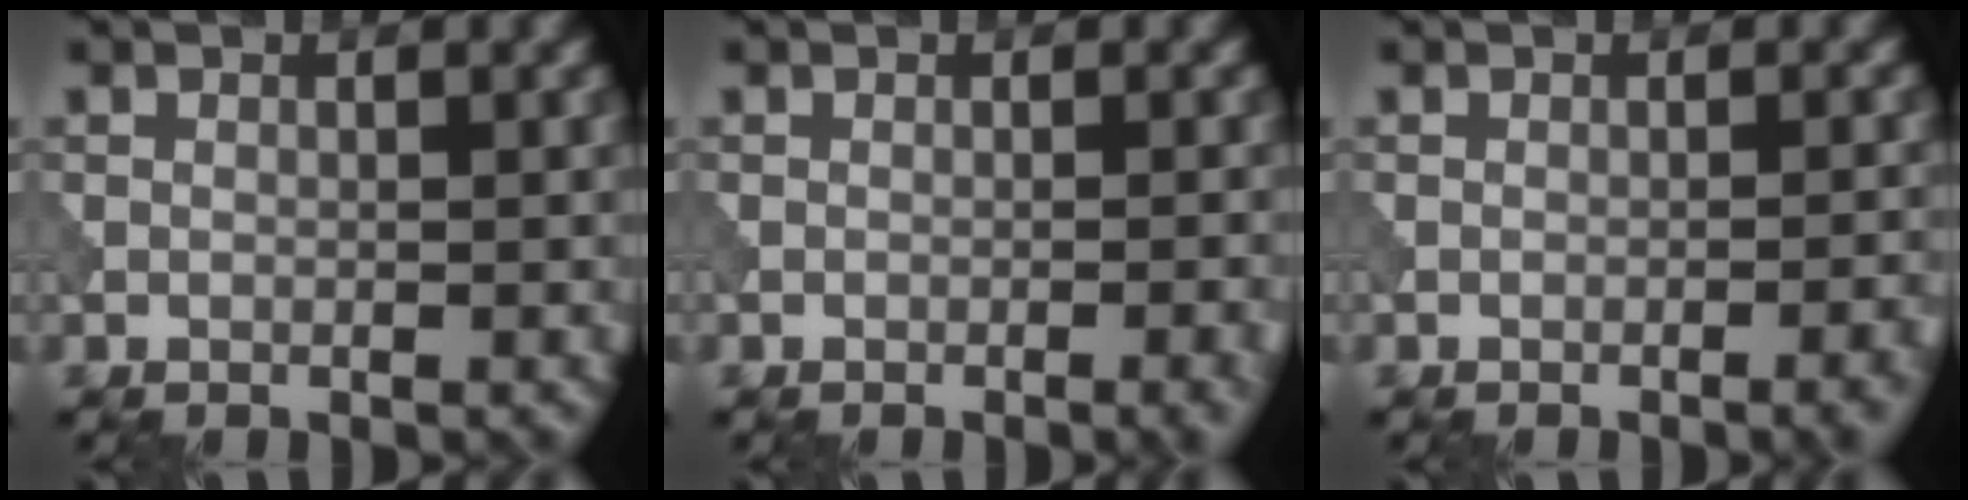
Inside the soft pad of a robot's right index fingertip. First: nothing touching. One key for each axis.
{"total": 1.9, "fx": -0.7, "fy": 0.5, "fz": 1.7, "tx": -0.016, "ty": 0.001, "tz": -0.011}
{"total": 2.4, "fx": -1.1, "fy": 0.6, "fz": 2.1, "tx": -0.020, "ty": 0.004, "tz": -0.018}